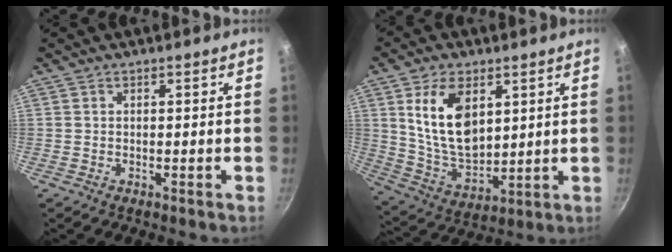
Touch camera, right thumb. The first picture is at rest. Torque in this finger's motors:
{"motor_torque": [0.51, 3.12, 1.35, 0.48, 0.21]}